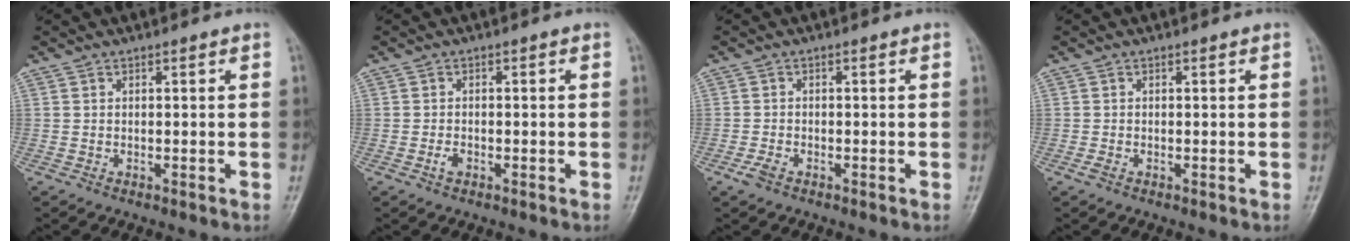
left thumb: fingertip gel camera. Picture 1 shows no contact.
{"total": 1.5, "force": [-0.9, 0.9, 0.9], "torque": [-0.016, 0.007, -0.018]}
{"total": 2.0, "force": [-1.3, 1.1, 1.0], "torque": [-0.025, 0.001, -0.025]}
{"total": 0.7, "force": [-0.5, 0.4, 0.4], "torque": [-0.011, -0.002, -0.009]}